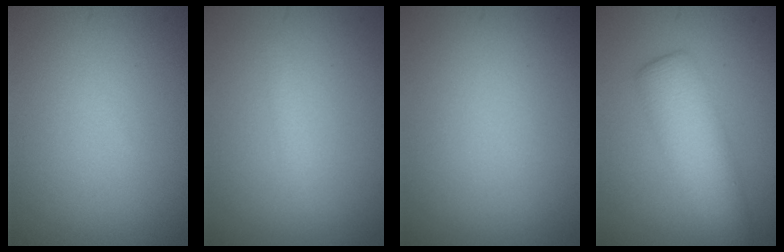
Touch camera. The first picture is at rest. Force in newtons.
{"total": 1.1, "press": 1.1, "slide": 0.1}
{"total": 0.0}
{"total": 5.1, "press": 5.1, "slide": 0.1}